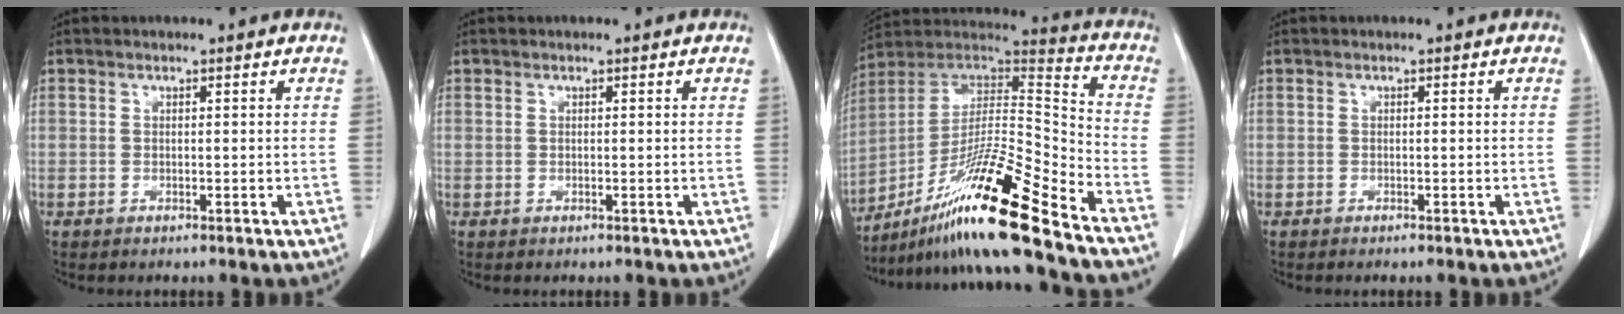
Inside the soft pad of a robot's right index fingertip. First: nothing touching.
{"total": 0.0}
{"total": 19.8, "force": [-13.6, -0.5, 14.4], "torque": [-0.265, -0.006, -0.245]}
{"total": 0.6, "force": [-0.5, 0.0, 0.4], "torque": [-0.008, -0.002, -0.007]}